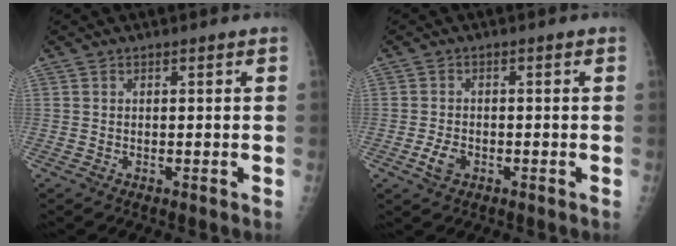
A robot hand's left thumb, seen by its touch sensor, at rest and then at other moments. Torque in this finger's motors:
{"motor_torque": [-0.30, 0.40, 0.39, 0.19, 0.01]}